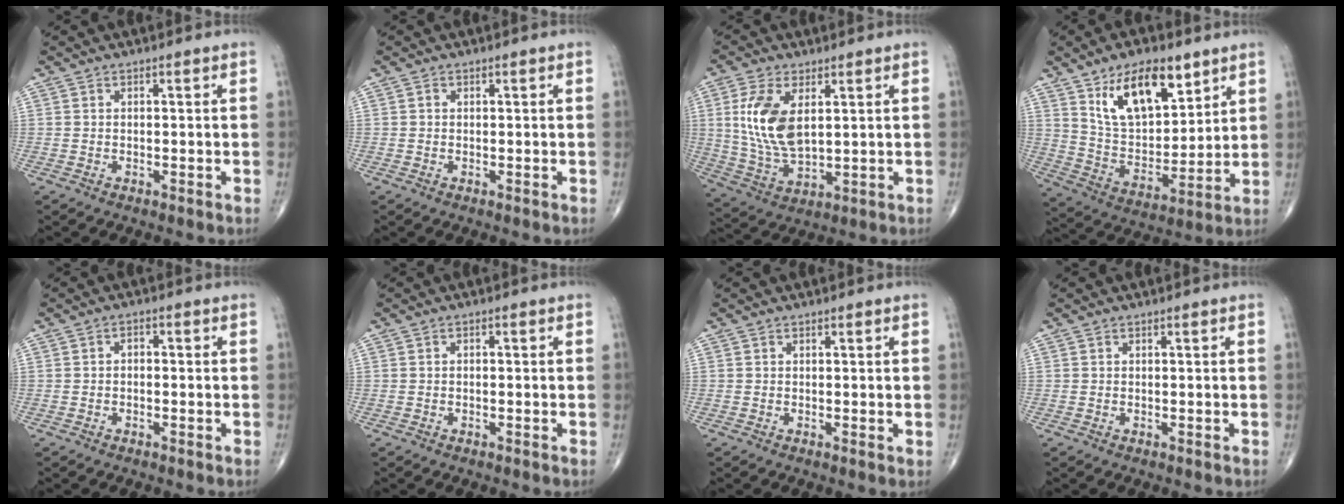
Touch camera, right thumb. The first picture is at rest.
{"total": 0.5, "force": [0.1, 0.5, 0.2], "torque": [0.000, 0.001, 0.001]}
{"total": 12.3, "force": [3.0, 6.4, 10.1], "torque": [-0.208, -0.015, 0.068]}
{"total": 16.7, "force": [9.3, 8.1, 11.2], "torque": [-0.150, -0.046, 0.175]}
{"total": 1.4, "force": [-0.3, 1.0, 1.0], "torque": [-0.012, 0.008, -0.009]}
{"total": 0.5, "force": [-0.1, 0.4, 0.4], "torque": [-0.006, 0.002, -0.006]}
{"total": 0.5, "force": [0.2, 0.1, 0.5], "torque": [-0.010, -0.002, 0.002]}
{"total": 0.0}